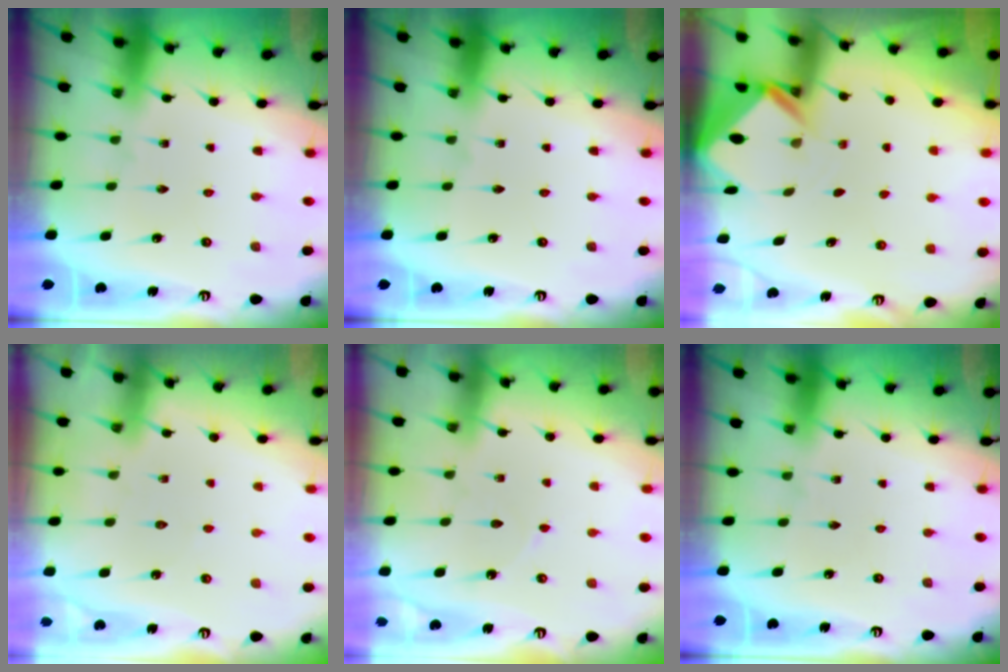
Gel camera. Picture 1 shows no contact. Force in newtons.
{"total": 0.0}
{"total": 2.7, "press": 2.7, "slide": 0.2}
{"total": 2.8, "press": 2.8, "slide": 0.3}
{"total": 3.7, "press": 3.7, "slide": 0.4}
{"total": 0.0}